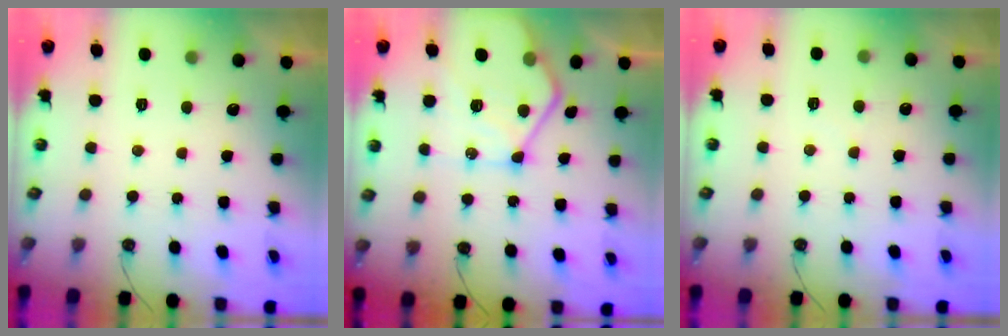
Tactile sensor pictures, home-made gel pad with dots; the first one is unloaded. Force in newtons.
{"total": 15.5, "press": 15.4, "slide": 1.4}
{"total": 4.0, "press": 4.0, "slide": 0.6}